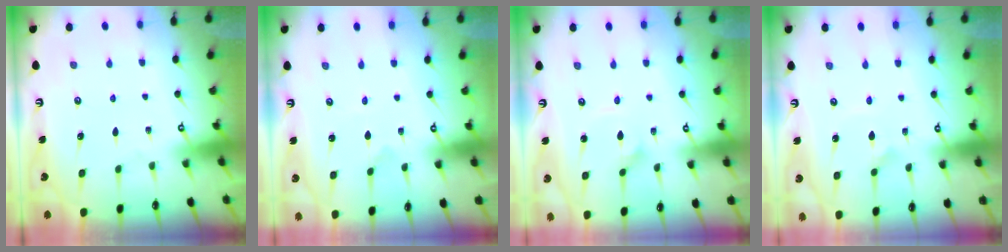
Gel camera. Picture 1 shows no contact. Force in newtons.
{"total": 0.0}
{"total": 2.3, "press": 2.3, "slide": 0.1}
{"total": 2.3, "press": 2.3, "slide": 0.0}